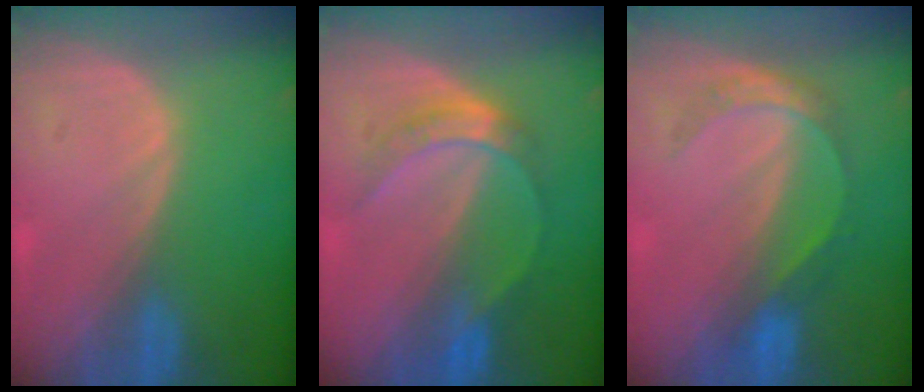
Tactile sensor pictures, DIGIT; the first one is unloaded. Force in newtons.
{"total": 5.0, "press": 4.8, "slide": 1.5}
{"total": 4.5, "press": 4.5, "slide": 0.2}